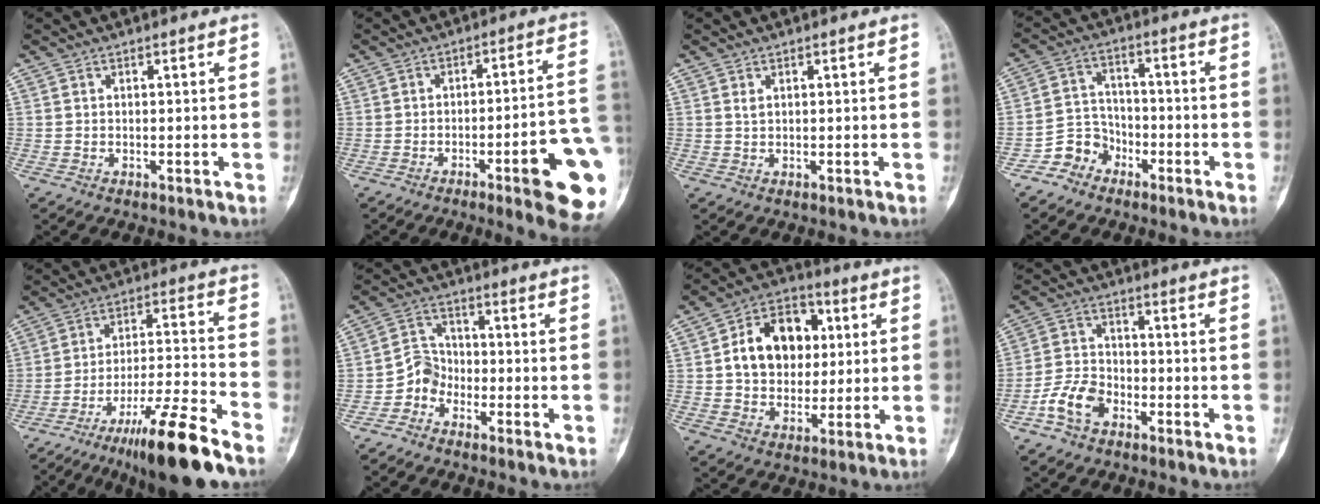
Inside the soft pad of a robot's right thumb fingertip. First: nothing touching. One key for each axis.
{"total": 16.1, "fx": -5.6, "fy": 2.2, "fz": 14.9, "tx": -0.138, "ty": 0.023, "tz": -0.067}
{"total": 0.9, "fx": 0.4, "fy": 0.5, "fz": 0.6, "tx": -0.010, "ty": 0.003, "tz": 0.011}
{"total": 6.7, "fx": -4.2, "fy": 5.1, "fz": 0.9, "tx": 0.013, "ty": 0.042, "tz": -0.084}
{"total": 16.0, "fx": -11.4, "fy": 1.2, "fz": 11.1, "tx": -0.198, "ty": 0.063, "tz": -0.187}
{"total": 4.6, "fx": -2.9, "fy": 3.4, "fz": 1.0, "tx": 0.007, "ty": 0.025, "tz": -0.070}
{"total": 15.0, "fx": 2.6, "fy": 11.2, "fz": 9.6, "tx": -0.114, "ty": 0.010, "tz": 0.040}
{"total": 7.7, "fx": -4.0, "fy": 5.0, "fz": 4.3, "tx": -0.078, "ty": 0.027, "tz": -0.079}